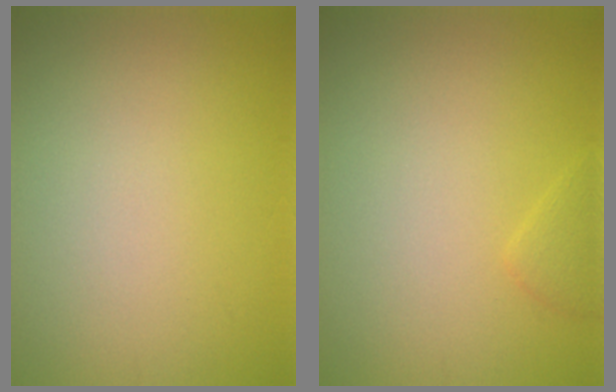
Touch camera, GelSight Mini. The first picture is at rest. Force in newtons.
{"total": 1.0, "press": 1.0, "slide": 0.1}